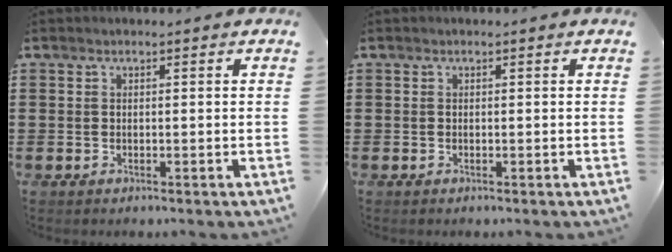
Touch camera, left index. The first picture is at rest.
{"total": 0.0}